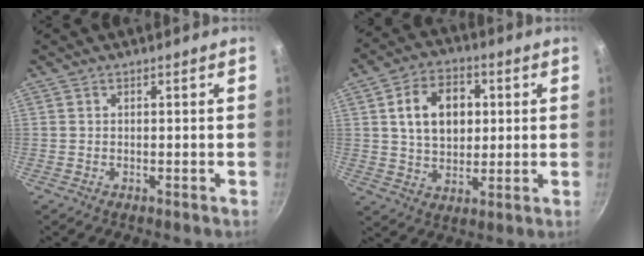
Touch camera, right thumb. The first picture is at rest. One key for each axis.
{"total": 12.3, "fx": 2.4, "fy": 8.7, "fz": 8.3, "tx": -0.110, "ty": 0.004, "tz": 0.037}